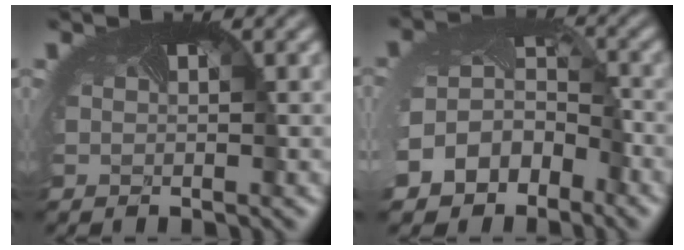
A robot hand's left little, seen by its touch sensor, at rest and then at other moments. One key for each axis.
{"total": 10.5, "fx": -5.8, "fy": 8.0, "fz": 3.5, "tx": -0.086, "ty": -0.045, "tz": -0.082}